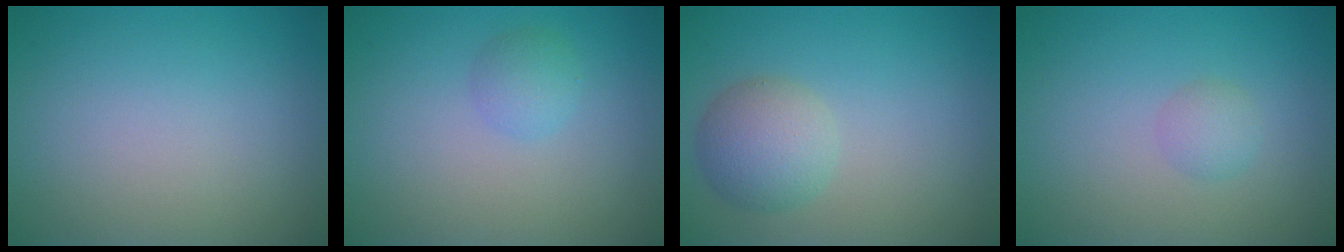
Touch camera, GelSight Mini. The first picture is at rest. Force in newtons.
{"total": 1.6, "press": 1.6, "slide": 0.0}
{"total": 2.8, "press": 2.8, "slide": 0.3}
{"total": 1.3, "press": 1.3, "slide": 0.1}